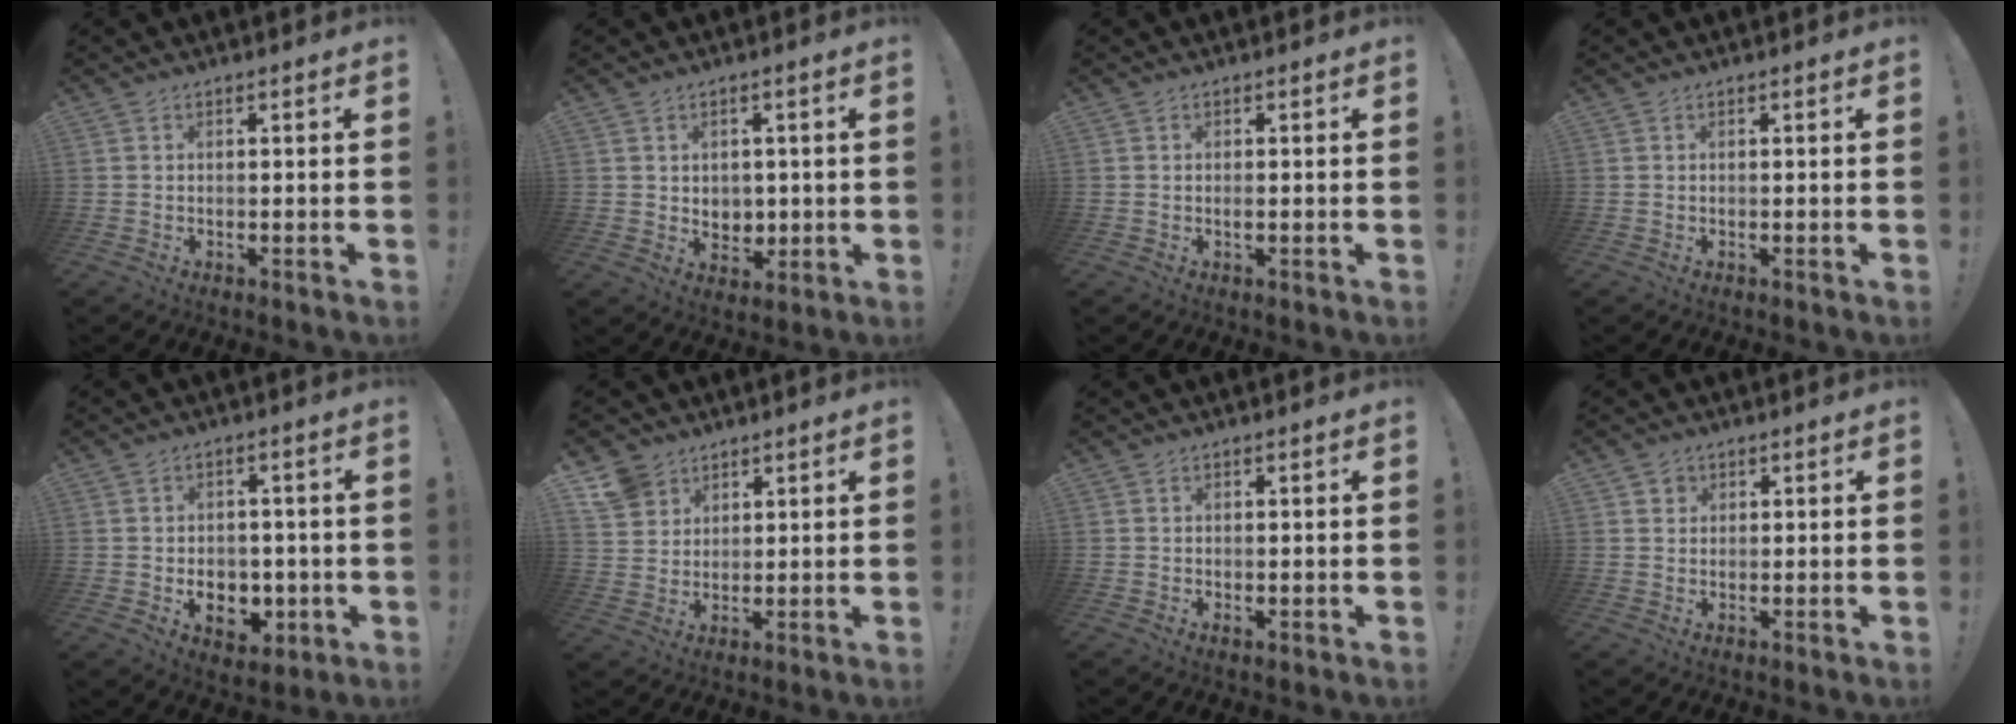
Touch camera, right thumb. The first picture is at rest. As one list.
[{"total": 5.0, "force": [1.8, 4.5, 1.1], "torque": [-0.007, -0.018, 0.035]}, {"total": 0.8, "force": [-0.3, 0.1, 0.7], "torque": [-0.005, -0.004, -0.007]}, {"total": 0.0}, {"total": 7.7, "force": [-1.7, 6.1, 4.4], "torque": [-0.051, 0.009, -0.024]}, {"total": 7.4, "force": [4.8, 5.4, 1.5], "torque": [-0.026, -0.029, 0.097]}, {"total": 0.5, "force": [0.2, 0.3, 0.4], "torque": [-0.009, 0.001, 0.003]}, {"total": 2.1, "force": [1.1, 1.8, 0.2], "torque": [0.003, -0.006, 0.018]}]